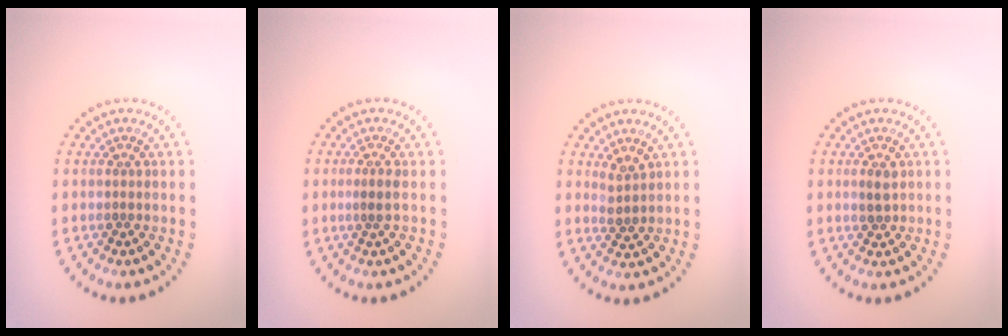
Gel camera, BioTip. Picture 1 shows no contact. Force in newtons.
{"total": 0.9, "press": 0.6, "slide": 0.6}
{"total": 1.5, "press": 1.1, "slide": 1.0}
{"total": 1.3, "press": 1.2, "slide": 0.4}